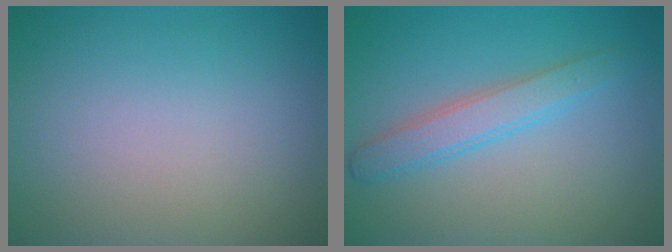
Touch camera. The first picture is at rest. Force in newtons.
{"total": 2.8, "press": 2.8, "slide": 0.2}